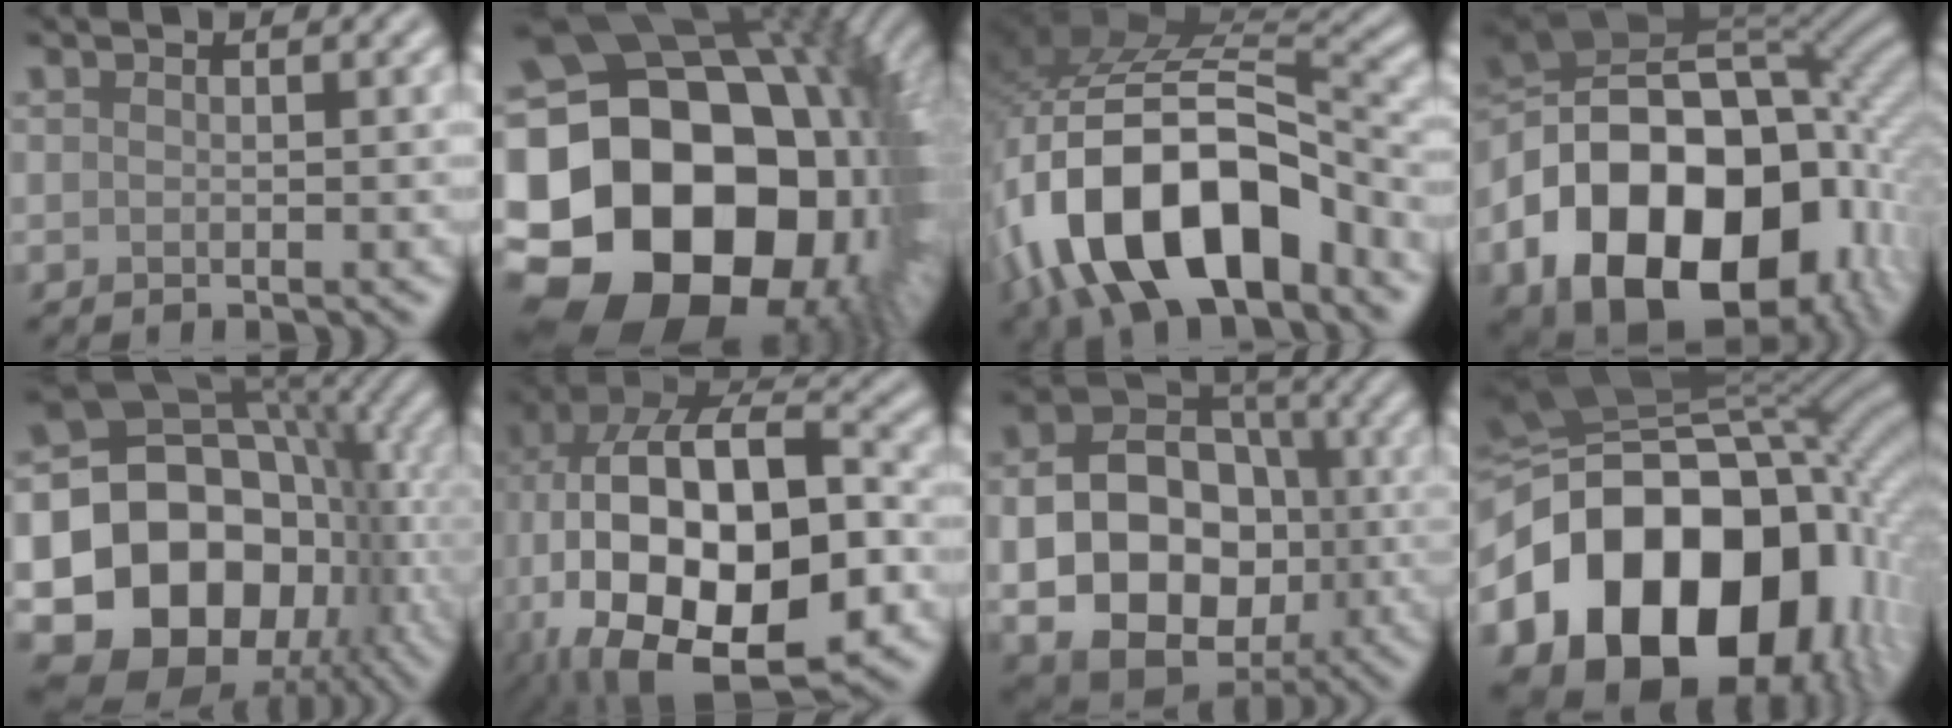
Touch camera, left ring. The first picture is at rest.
{"total": 24.7, "force": [-4.4, 19.5, 14.6], "torque": [-0.250, -0.027, -0.104]}
{"total": 14.3, "force": [-6.2, 7.2, 10.7], "torque": [-0.193, -0.002, -0.107]}
{"total": 20.2, "force": [-6.9, 13.8, 13.0], "torque": [-0.254, -0.027, -0.098]}
{"total": 16.4, "force": [-4.5, 12.8, 9.2], "torque": [-0.152, -0.005, -0.082]}
{"total": 19.1, "force": [-4.4, 10.4, 15.4], "torque": [-0.259, 0.013, -0.055]}
{"total": 14.3, "force": [-2.3, 11.2, 8.5], "torque": [-0.133, -0.031, -0.039]}
{"total": 20.1, "force": [-5.0, 14.9, 12.5], "torque": [-0.253, -0.021, -0.075]}